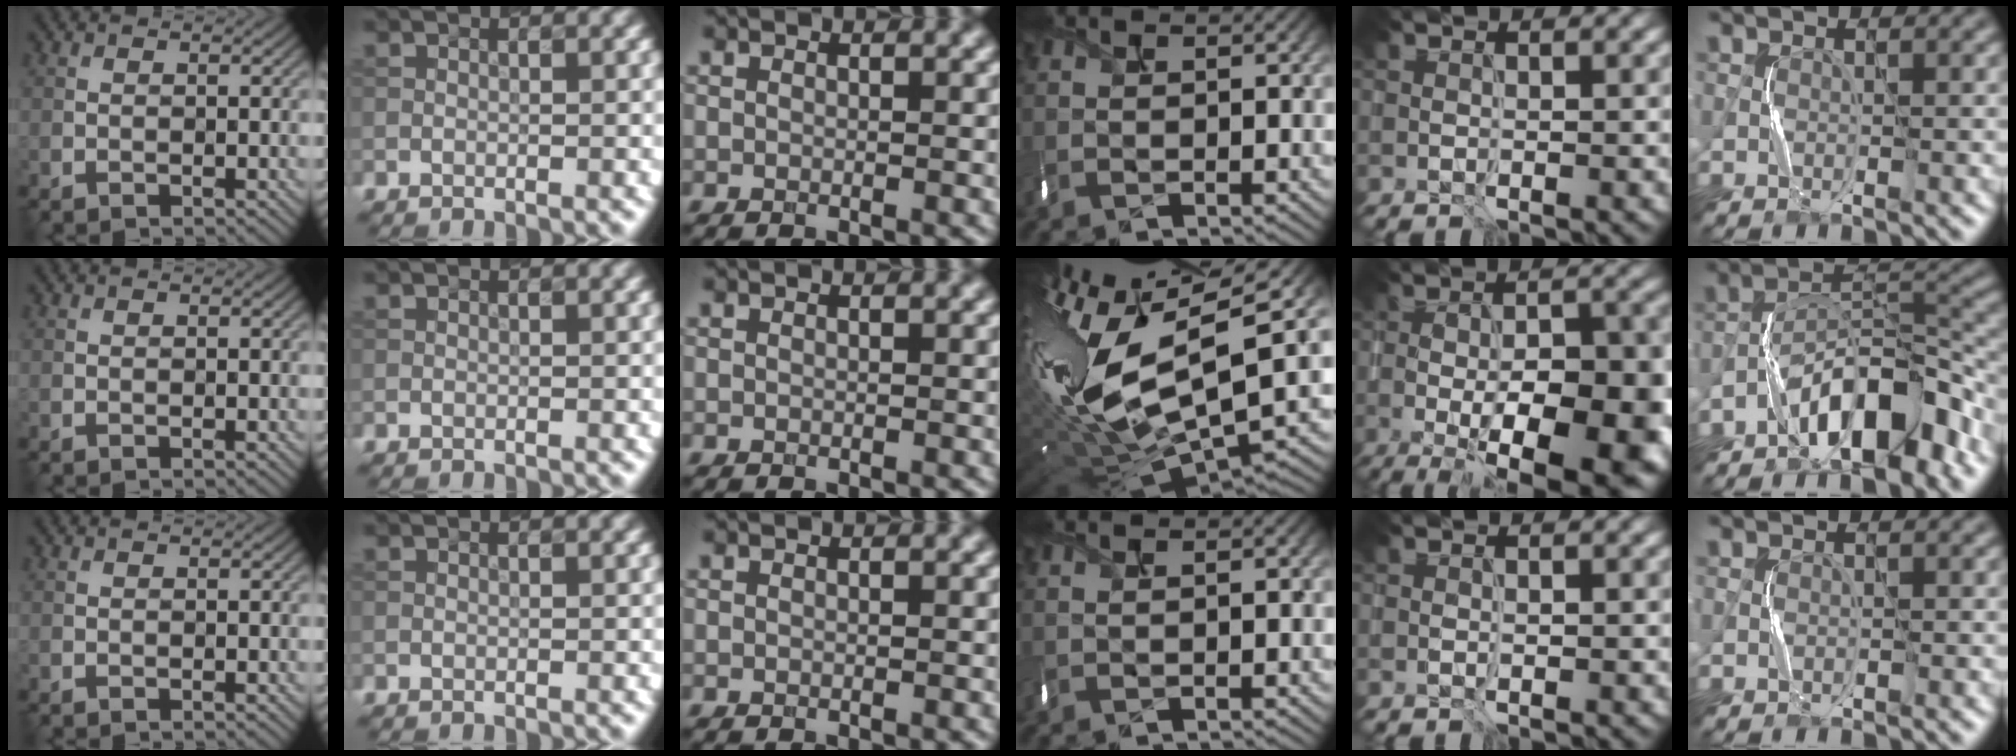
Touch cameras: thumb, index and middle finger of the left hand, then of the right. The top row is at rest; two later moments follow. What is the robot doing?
{"motion": "shake", "object": "box of matches"}